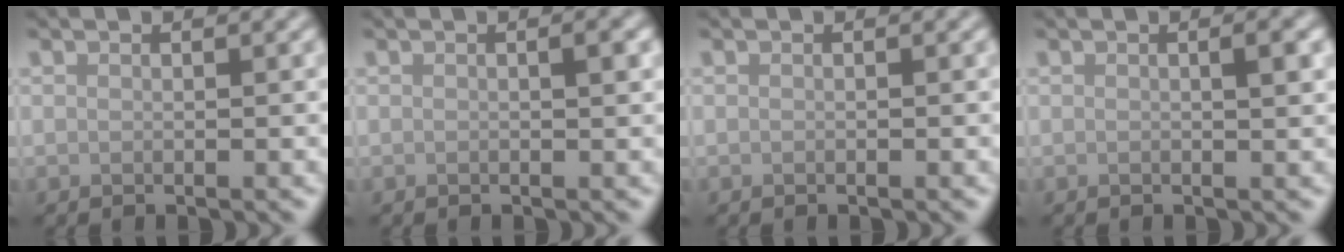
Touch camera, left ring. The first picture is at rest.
{"total": 0.9, "force": [0.2, 0.2, 0.9], "torque": [-0.012, 0.001, 0.003]}
{"total": 0.0}
{"total": 1.4, "force": [0.3, 0.2, 1.3], "torque": [-0.017, 0.002, 0.003]}